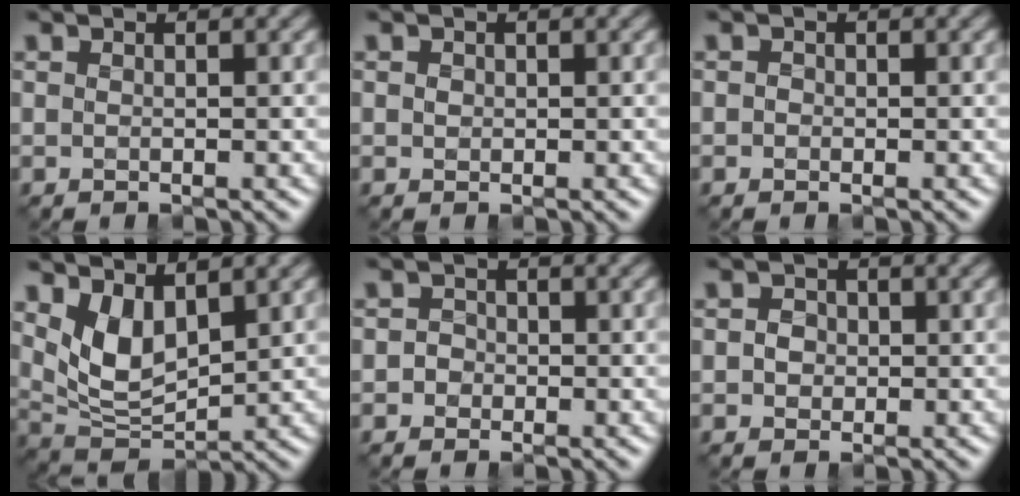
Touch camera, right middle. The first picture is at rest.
{"total": 0.6, "force": [0.1, 0.6, 0.2], "torque": [-0.002, -0.001, 0.000]}
{"total": 0.6, "force": [-0.2, 0.6, 0.2], "torque": [0.000, -0.002, -0.009]}
{"total": 5.1, "force": [1.9, 2.7, 3.8], "torque": [-0.081, -0.015, 0.037]}
{"total": 1.5, "force": [-0.3, 1.3, 0.5], "torque": [0.006, 0.002, -0.007]}
{"total": 1.8, "force": [-0.1, 1.6, 0.8], "torque": [-0.014, 0.001, -0.002]}